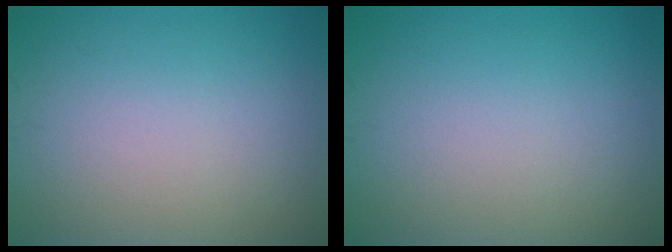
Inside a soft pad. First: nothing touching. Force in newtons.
{"total": 0.0}